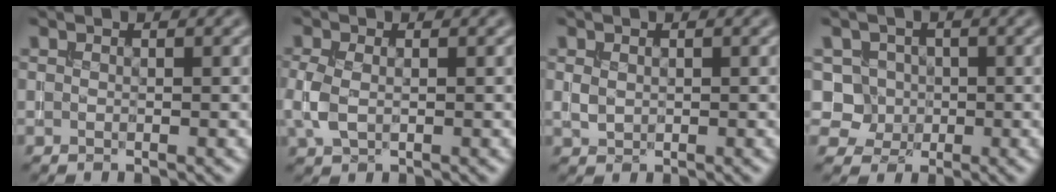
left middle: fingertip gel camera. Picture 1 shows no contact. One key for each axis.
{"total": 2.5, "fx": -0.1, "fy": 1.7, "fz": 1.8, "tx": -0.051, "ty": -0.001, "tz": 0.000}
{"total": 1.0, "fx": 0.3, "fy": 0.8, "fz": 0.5, "tx": -0.015, "ty": -0.001, "tz": 0.011}
{"total": 3.6, "fx": 0.5, "fy": 3.4, "fz": 1.0, "tx": -0.006, "ty": 0.010, "tz": 0.009}